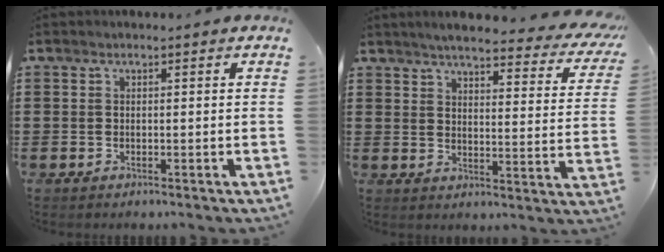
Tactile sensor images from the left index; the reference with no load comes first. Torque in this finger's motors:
{"motor_torque": [2.14, 0.00, 0.43, 0.08]}